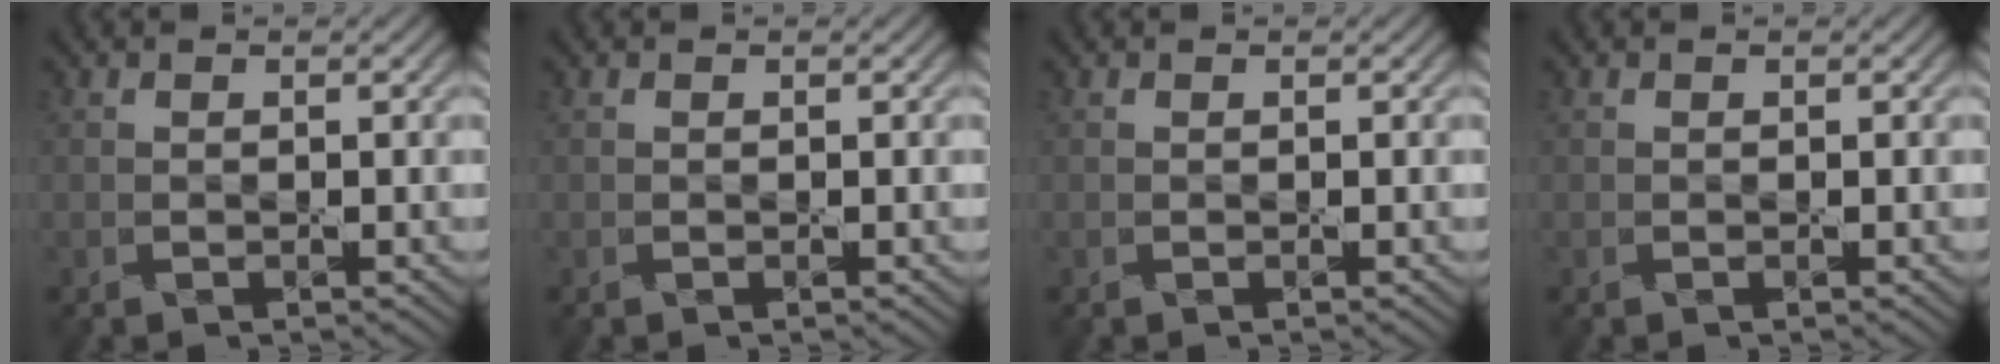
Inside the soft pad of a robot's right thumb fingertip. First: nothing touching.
{"total": 0.0}
{"total": 0.0}
{"total": 0.0}